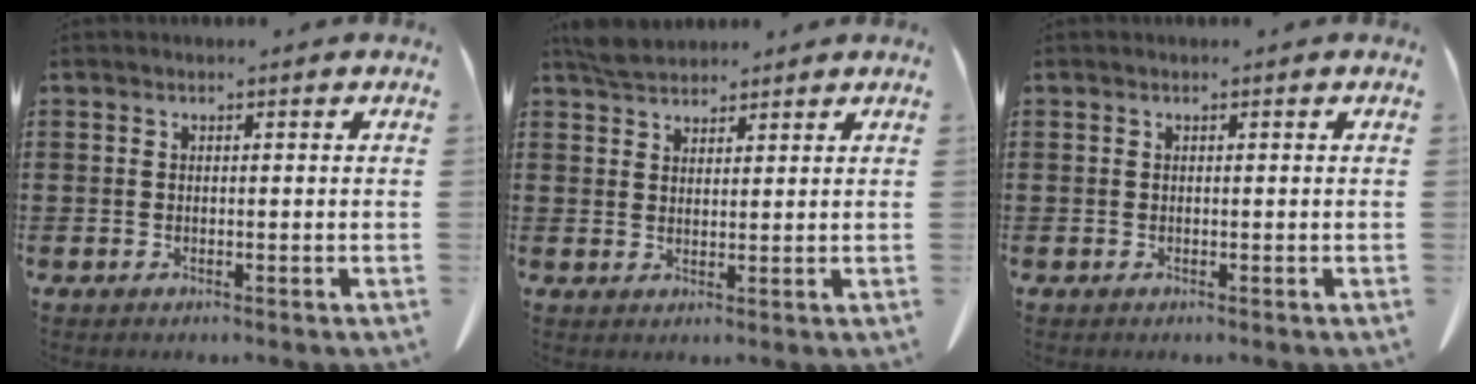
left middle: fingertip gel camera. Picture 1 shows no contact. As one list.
[{"total": 3.1, "force": [2.9, 0.8, 0.7], "torque": [-0.021, -0.001, 0.056]}, {"total": 0.0}]